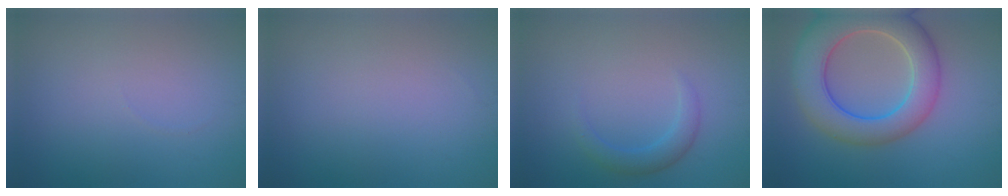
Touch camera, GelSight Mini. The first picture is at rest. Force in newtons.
{"total": 0.0}
{"total": 2.0, "press": 2.0, "slide": 0.1}
{"total": 9.1, "press": 9.1, "slide": 0.5}